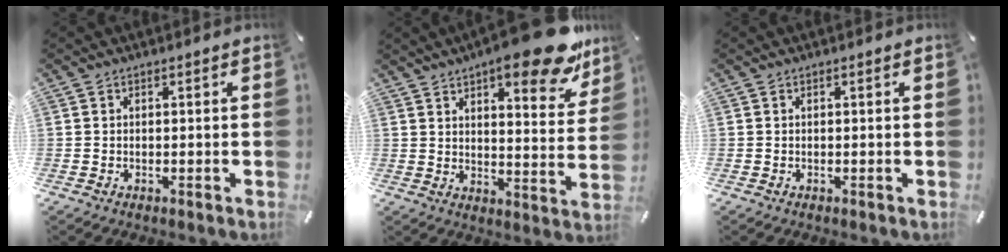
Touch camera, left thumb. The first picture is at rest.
{"total": 17.1, "force": [12.2, 5.1, 10.8], "torque": [-0.145, -0.084, 0.197]}
{"total": 0.0}